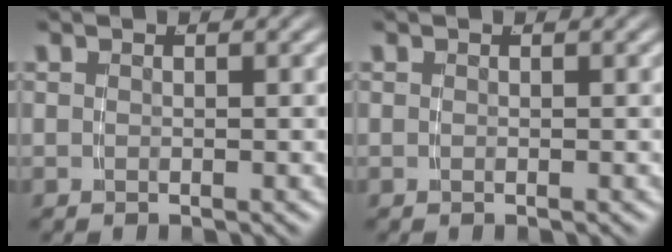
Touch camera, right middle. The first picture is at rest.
{"total": 0.0}